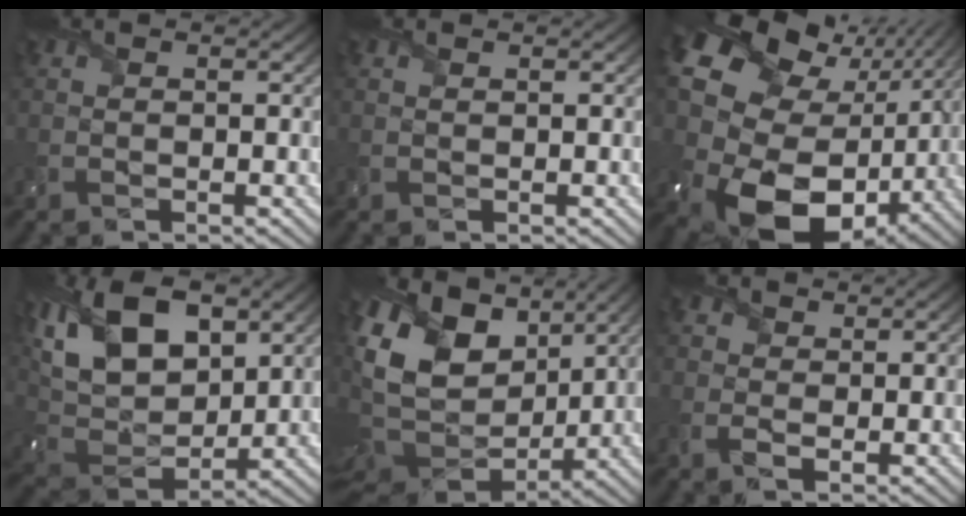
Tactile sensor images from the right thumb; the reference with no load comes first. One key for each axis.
{"total": 0.0}
{"total": 22.5, "fx": 1.5, "fy": 17.2, "fz": 14.4, "tx": -0.299, "ty": -0.044, "tz": 0.033}
{"total": 14.9, "fx": 6.8, "fy": 8.5, "fz": 10.1, "tx": -0.231, "ty": 0.010, "tz": 0.125}
{"total": 15.3, "fx": 4.5, "fy": 10.1, "fz": 10.6, "tx": -0.255, "ty": 0.012, "tz": 0.082}
{"total": 2.7, "fx": 0.4, "fy": 2.1, "fz": 1.5, "tx": -0.040, "ty": -0.001, "tz": 0.002}